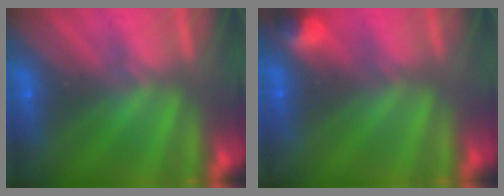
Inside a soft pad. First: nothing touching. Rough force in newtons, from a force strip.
{"total": 2.9}